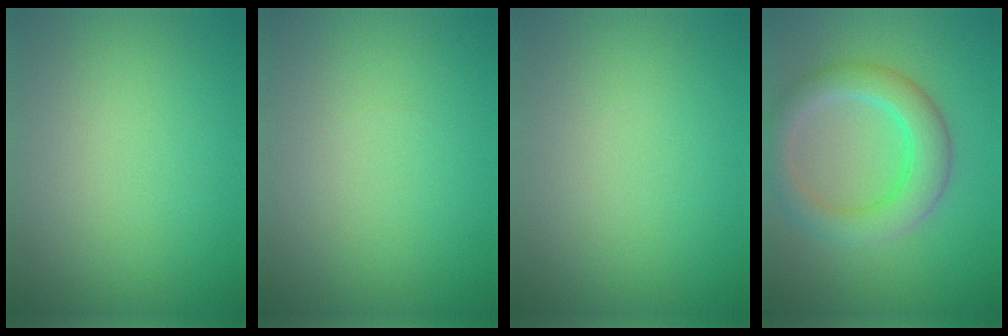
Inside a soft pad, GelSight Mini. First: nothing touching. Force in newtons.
{"total": 0.0}
{"total": 0.0}
{"total": 4.9, "press": 4.9, "slide": 0.1}